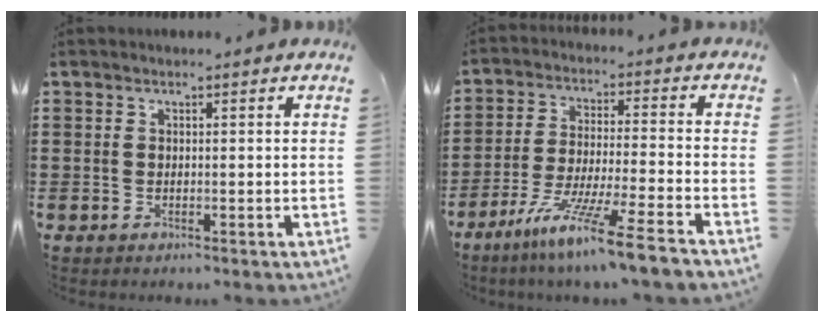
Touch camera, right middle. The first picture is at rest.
{"total": 10.1, "force": [-8.0, -0.8, 6.1], "torque": [-0.120, -0.008, -0.159]}